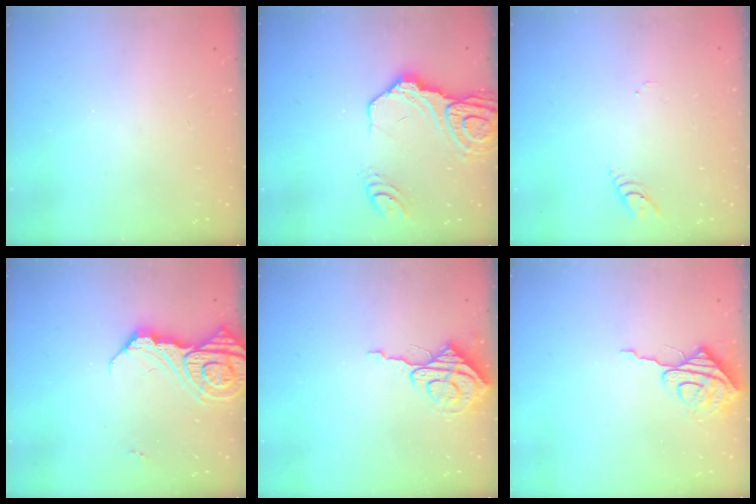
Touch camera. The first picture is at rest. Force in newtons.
{"total": 16.4, "press": 16.3, "slide": 1.9}
{"total": 3.1, "press": 3.1, "slide": 0.3}
{"total": 13.1, "press": 13.1, "slide": 1.4}
{"total": 7.6, "press": 7.5, "slide": 0.5}
{"total": 8.3, "press": 8.3, "slide": 0.5}